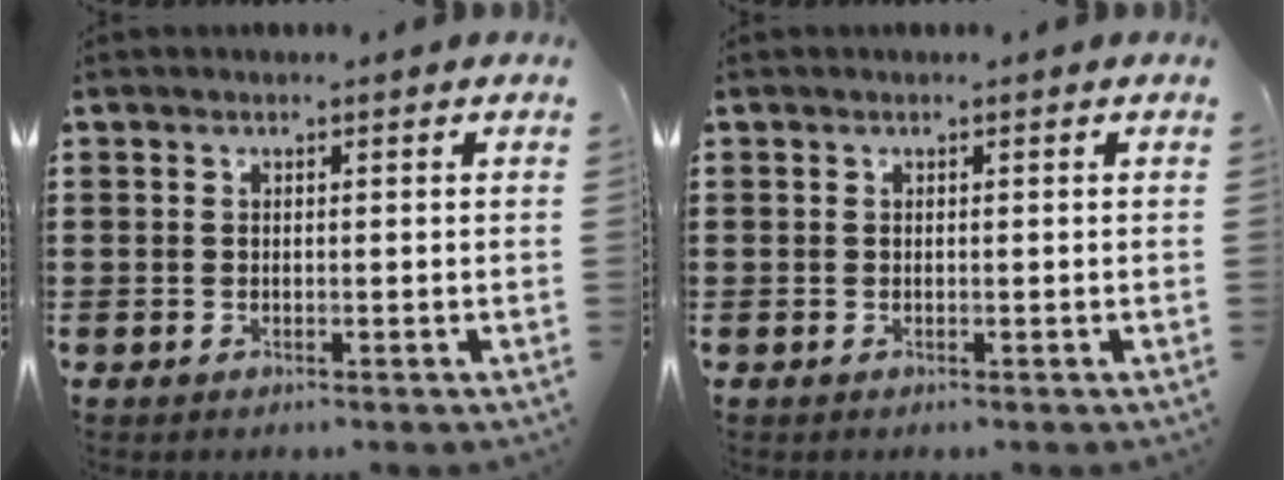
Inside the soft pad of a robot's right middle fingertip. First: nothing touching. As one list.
[{"total": 0.0}]